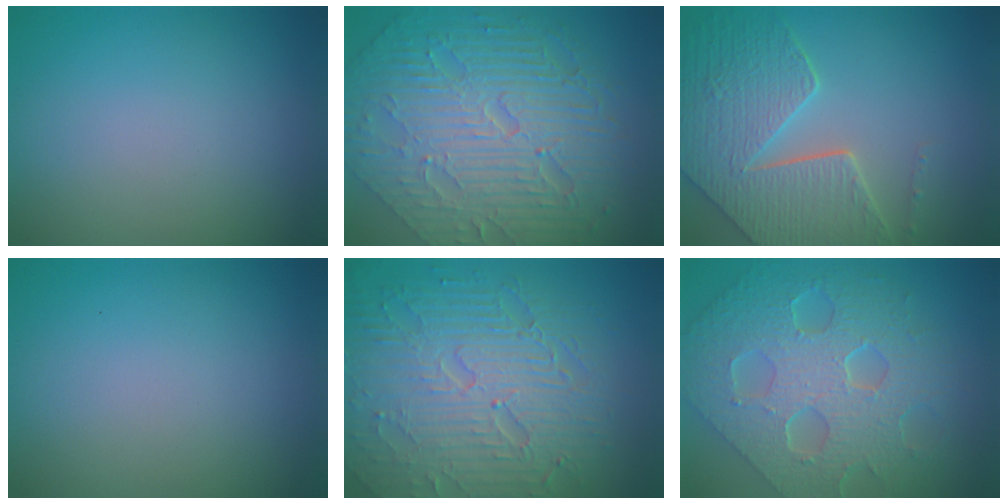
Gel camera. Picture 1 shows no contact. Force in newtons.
{"total": 11.2, "press": 7.5, "slide": 8.4}
{"total": 8.1, "press": 6.1, "slide": 5.4}
{"total": 0.0}
{"total": 8.9, "press": 6.3, "slide": 6.3}
{"total": 8.9, "press": 6.4, "slide": 6.2}